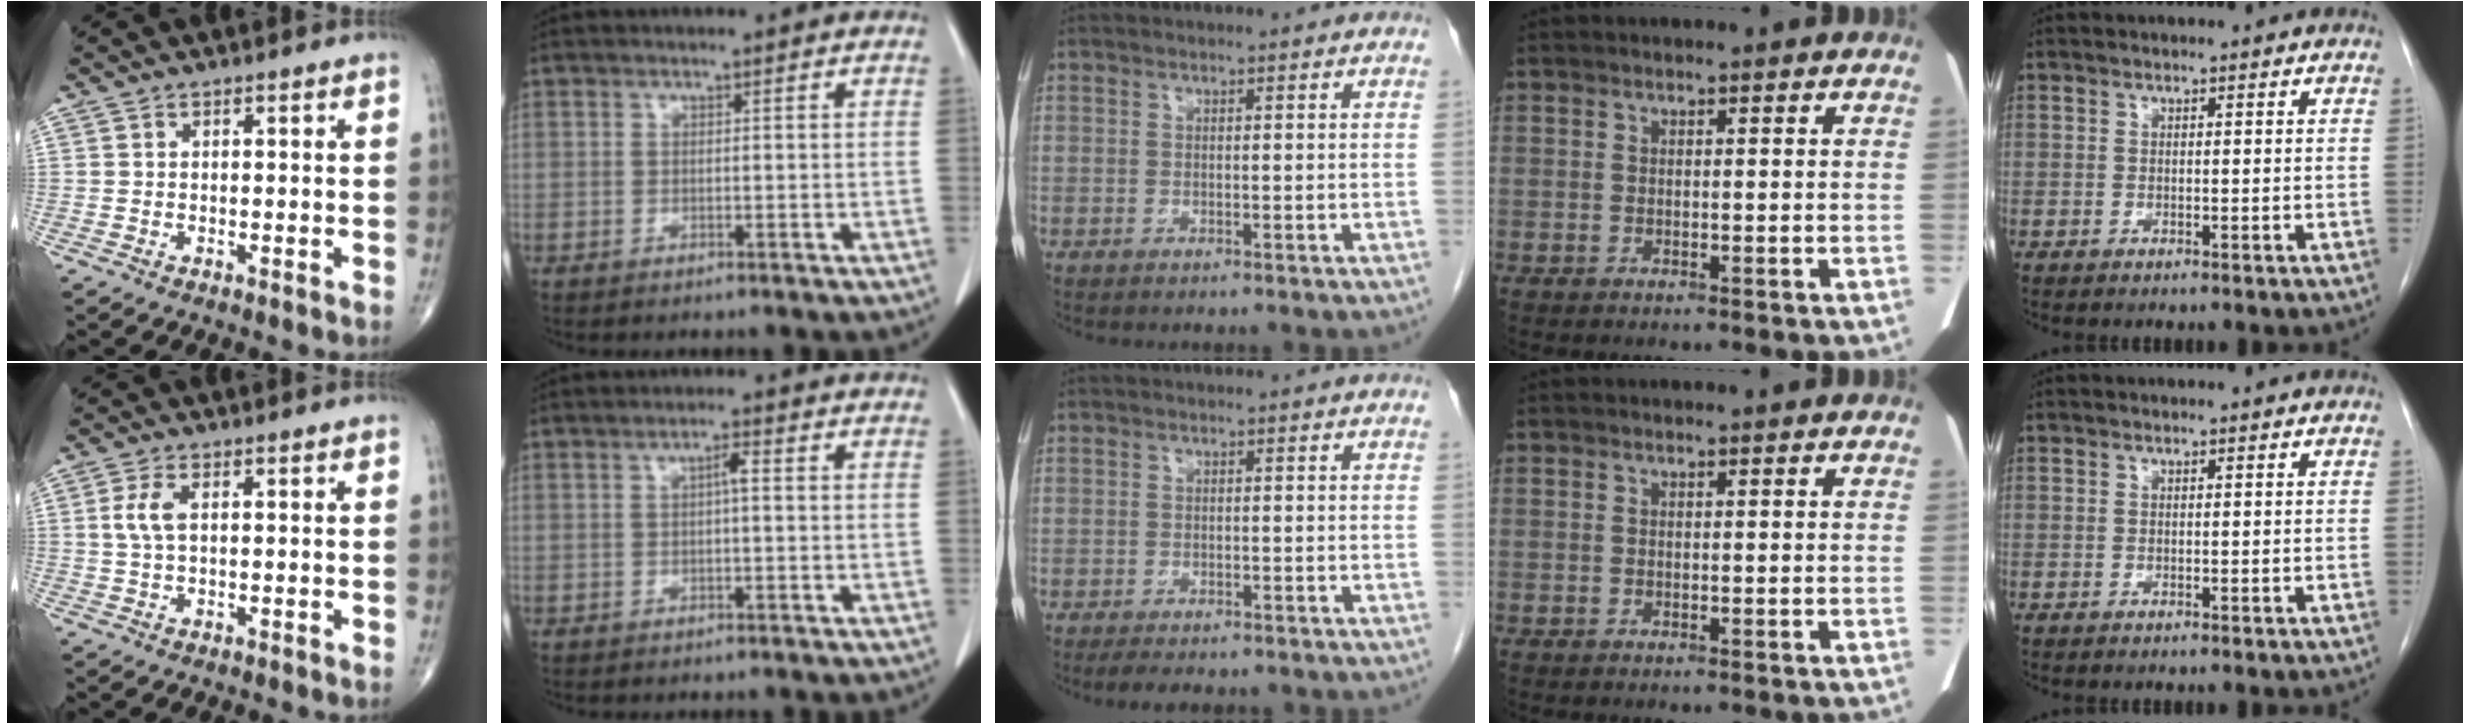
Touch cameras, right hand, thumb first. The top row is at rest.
{"thumb": {"total": 3.6, "force": [0.7, 1.6, 3.2], "torque": [-0.080, 0.005, 0.013]}, "index": {"total": 1.7, "force": [0.1, 0.2, 1.7], "torque": [-0.030, 0.005, 0.002]}, "middle": {"total": 4.5, "force": [-3.7, 1.4, 2.1], "torque": [-0.035, -0.011, -0.047]}}